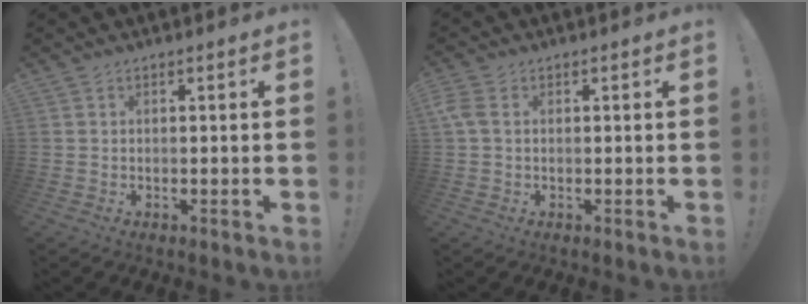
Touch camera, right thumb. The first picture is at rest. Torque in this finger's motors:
{"motor_torque": [0.04, 0.00, -0.13, -0.13, 0.16]}